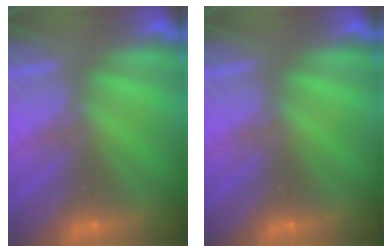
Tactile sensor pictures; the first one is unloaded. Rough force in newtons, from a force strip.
{"total": 0.0}